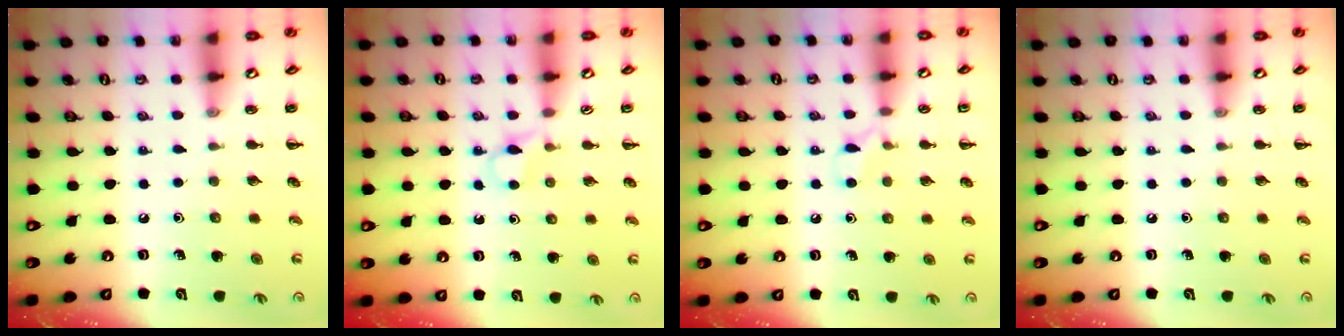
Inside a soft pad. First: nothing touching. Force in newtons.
{"total": 3.7, "press": 3.5, "slide": 1.3}
{"total": 5.0, "press": 4.7, "slide": 1.4}
{"total": 0.0}